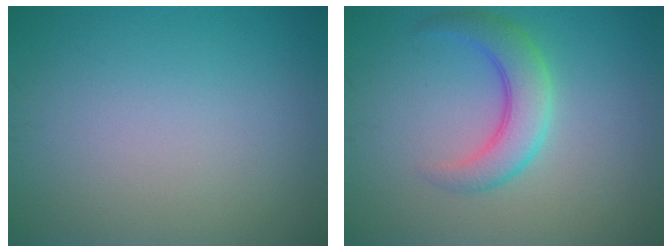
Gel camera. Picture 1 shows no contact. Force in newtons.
{"total": 4.0, "press": 4.0, "slide": 0.0}